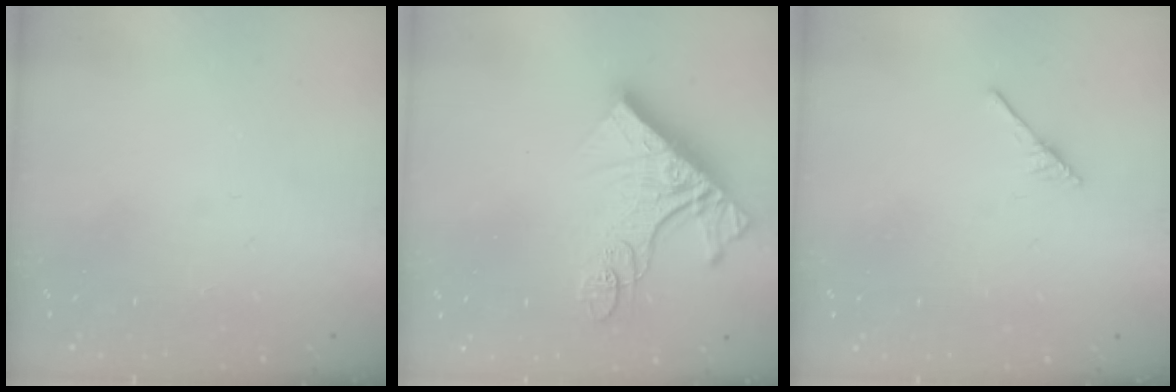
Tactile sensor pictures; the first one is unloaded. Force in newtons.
{"total": 17.3, "press": 17.2, "slide": 1.5}
{"total": 2.9, "press": 2.9, "slide": 0.3}